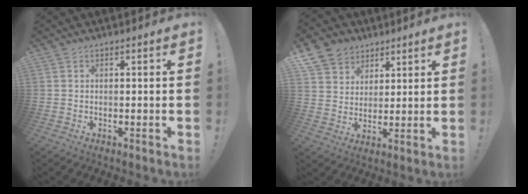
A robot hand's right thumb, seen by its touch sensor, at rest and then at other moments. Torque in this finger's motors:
{"motor_torque": [-0.51, 0.86, -0.13, 0.58, 0.26]}